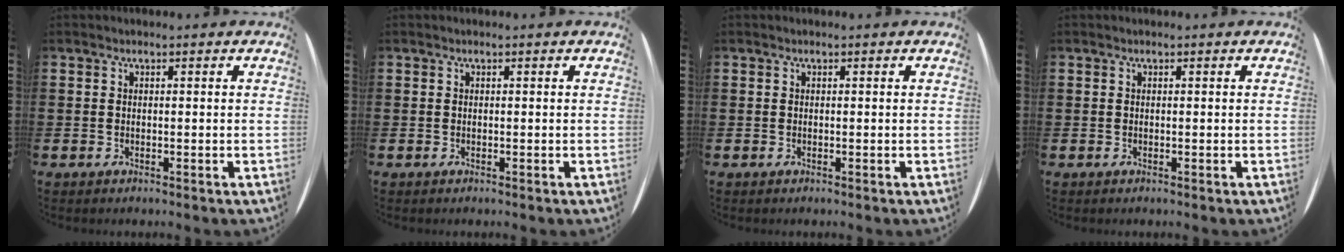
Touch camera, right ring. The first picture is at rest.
{"total": 0.0}
{"total": 0.0}
{"total": 0.0}